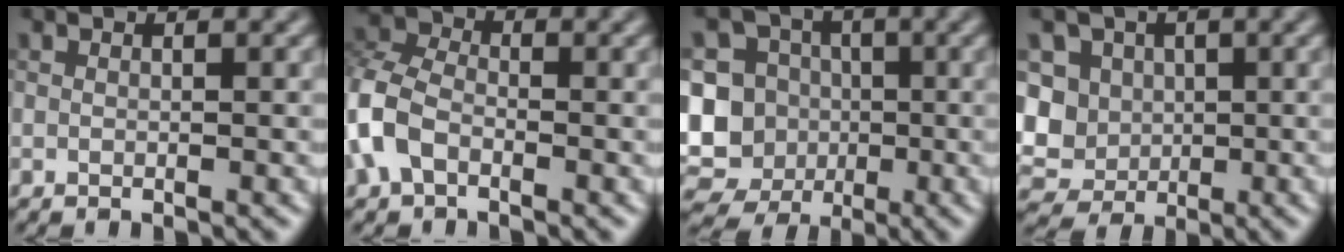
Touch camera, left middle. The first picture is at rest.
{"total": 4.5, "force": [-1.7, 3.0, 2.8], "torque": [-0.068, 0.007, -0.049]}
{"total": 14.7, "force": [-2.2, 14.0, 4.2], "torque": [-0.116, 0.008, -0.052]}
{"total": 8.7, "force": [0.3, 7.7, 3.9], "torque": [-0.092, 0.028, -0.028]}